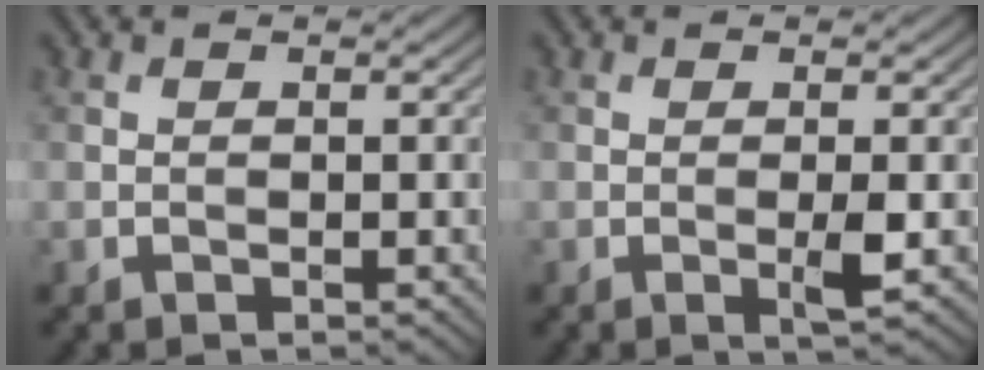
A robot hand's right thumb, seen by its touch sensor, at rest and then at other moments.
{"total": 1.9, "force": [-0.3, 0.0, 1.9], "torque": [-0.035, -0.001, -0.008]}